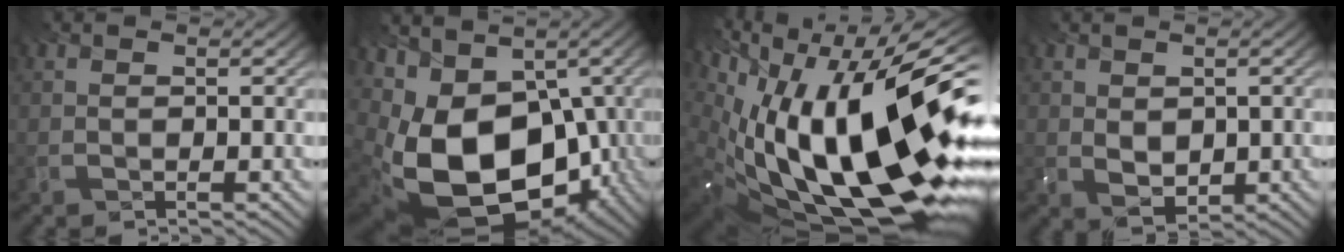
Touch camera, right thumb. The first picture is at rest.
{"total": 17.8, "force": [-6.1, 11.6, 12.0], "torque": [-0.273, -0.062, -0.054]}
{"total": 20.5, "force": [-3.2, 9.4, 17.9], "torque": [-0.369, -0.052, -0.046]}
{"total": 1.8, "force": [0.0, 1.2, 1.3], "torque": [-0.055, -0.008, 0.029]}